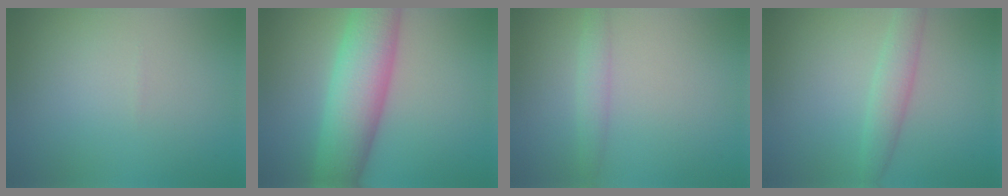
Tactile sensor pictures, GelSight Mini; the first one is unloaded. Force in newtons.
{"total": 8.4, "press": 8.4, "slide": 0.2}
{"total": 1.6, "press": 1.6, "slide": 0.1}
{"total": 2.6, "press": 2.6, "slide": 0.1}